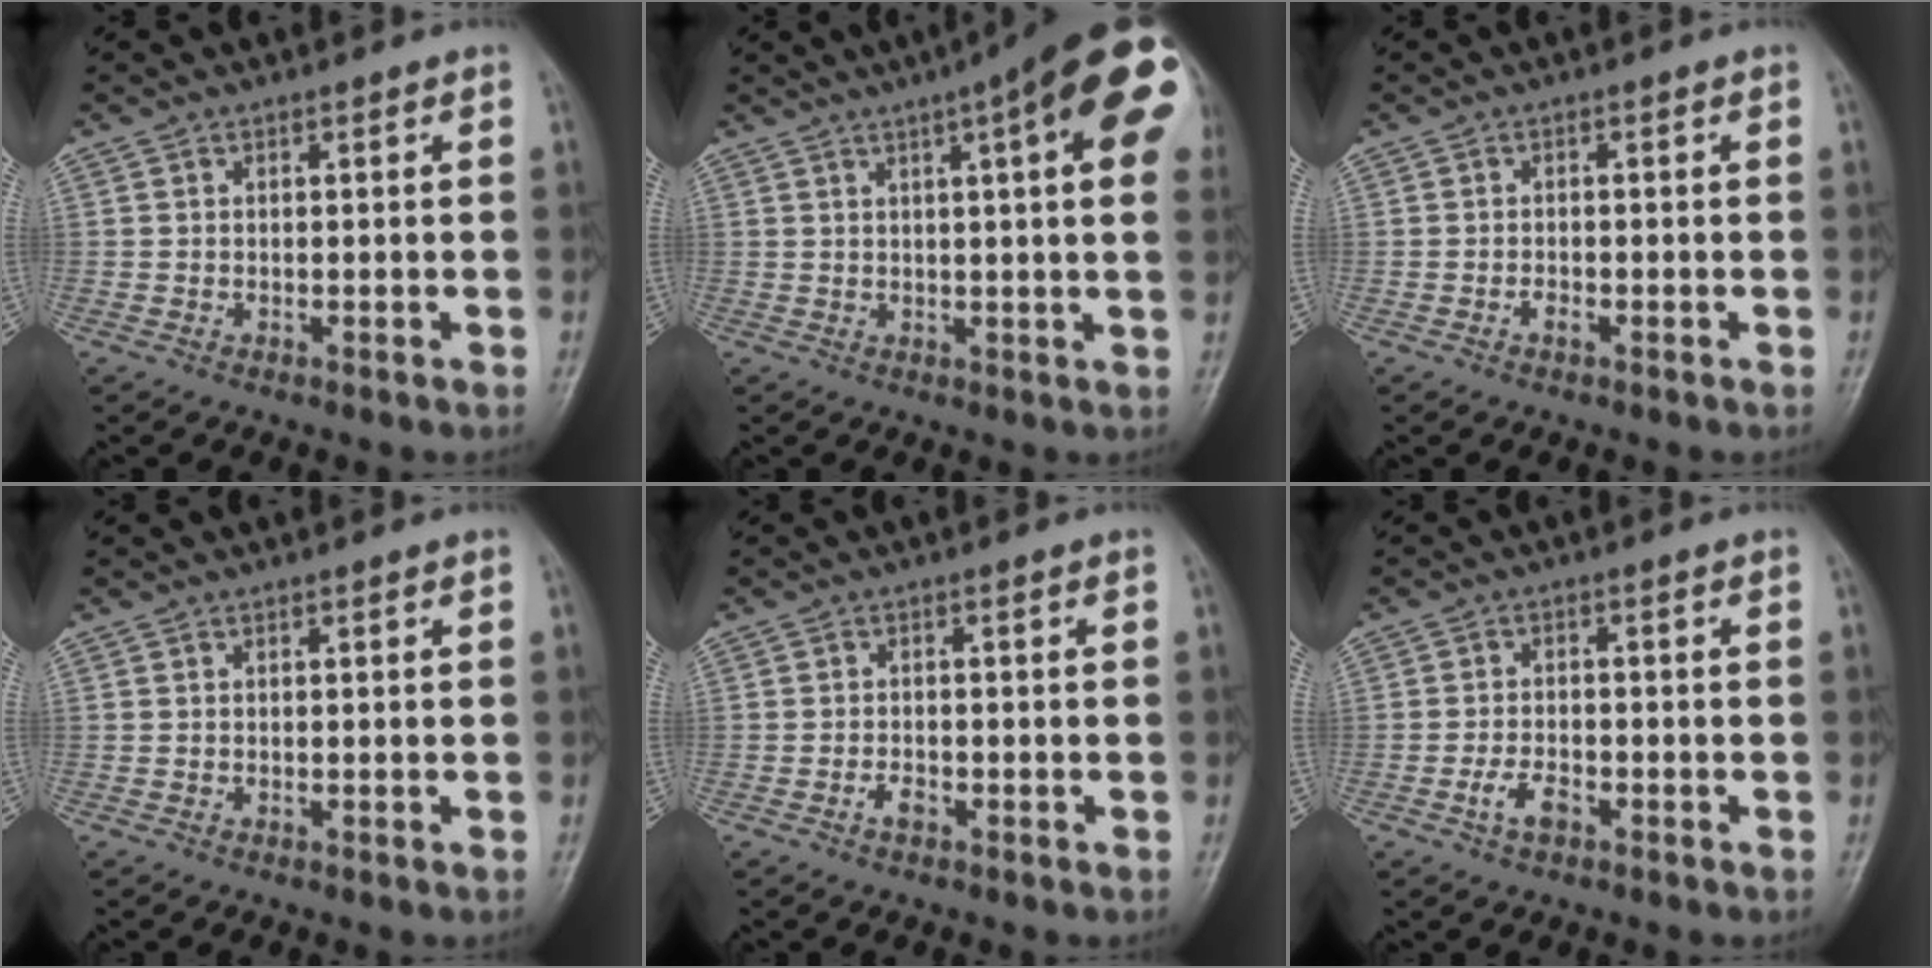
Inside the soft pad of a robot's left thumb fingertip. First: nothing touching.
{"total": 19.9, "force": [8.1, 4.0, 17.8], "torque": [-0.227, 0.016, 0.100]}
{"total": 1.1, "force": [-0.8, 0.5, 0.6], "torque": [-0.011, 0.004, -0.014]}
{"total": 0.0}
{"total": 1.6, "force": [-1.1, 0.8, 0.9], "torque": [-0.018, 0.005, -0.022]}
{"total": 3.5, "force": [-2.0, 1.7, 2.3], "torque": [-0.046, 0.014, -0.036]}